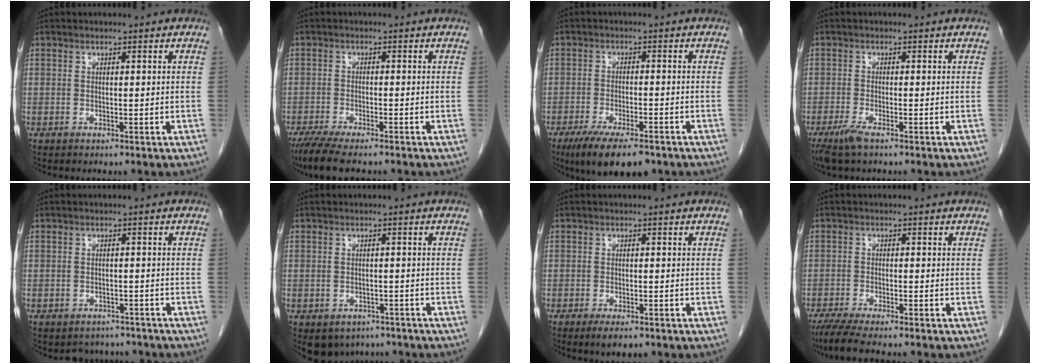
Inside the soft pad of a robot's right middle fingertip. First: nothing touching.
{"total": 8.2, "force": [-6.6, 1.3, 4.7], "torque": [-0.080, -0.020, -0.107]}
{"total": 10.1, "force": [-7.2, 2.7, 6.6], "torque": [-0.107, -0.018, -0.111]}
{"total": 3.1, "force": [-2.1, 0.4, 2.3], "torque": [-0.052, -0.008, -0.042]}
{"total": 4.2, "force": [-3.6, 2.1, 0.0], "torque": [0.002, 0.008, -0.046]}
{"total": 5.4, "force": [-3.8, 3.7, 1.2], "torque": [-0.013, 0.006, -0.046]}
{"total": 2.9, "force": [-1.9, 0.9, 2.0], "torque": [-0.033, -0.006, -0.025]}
{"total": 6.4, "force": [-5.2, 0.0, 3.7], "torque": [-0.065, -0.020, -0.088]}